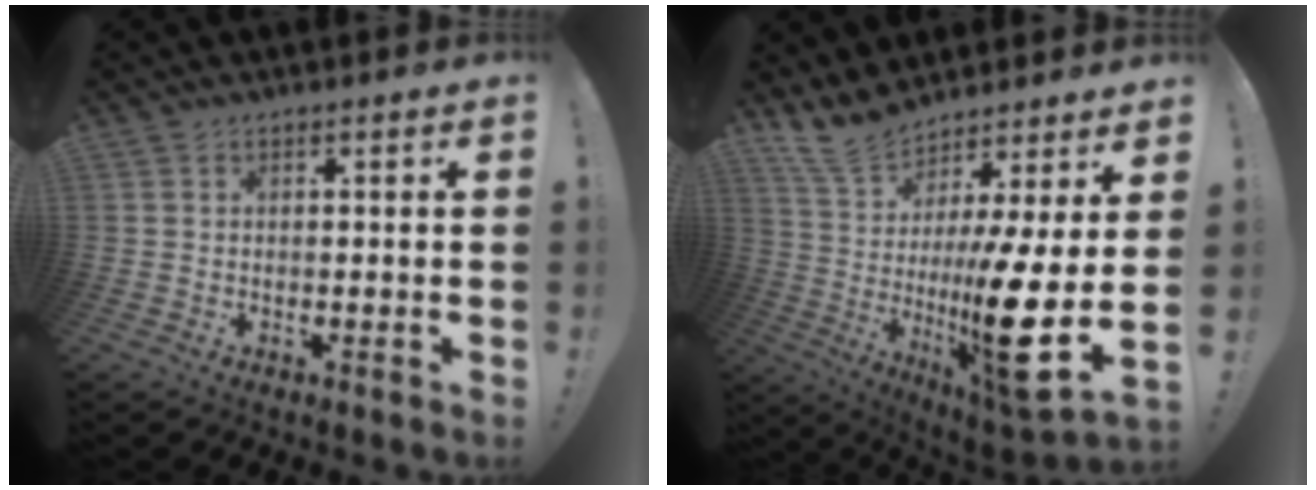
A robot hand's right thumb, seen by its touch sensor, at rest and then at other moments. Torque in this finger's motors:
{"motor_torque": [1.51, 2.36, 2.15, 0.62, 0.24]}